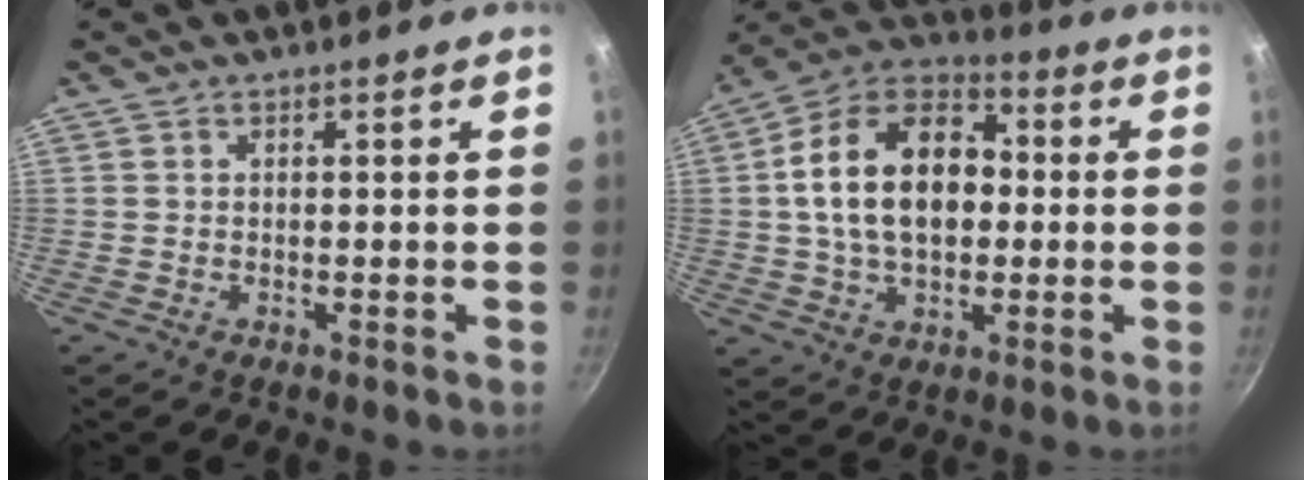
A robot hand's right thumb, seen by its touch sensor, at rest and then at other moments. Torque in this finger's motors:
{"motor_torque": [1.13, 3.14, 0.99, 0.07, 0.21]}